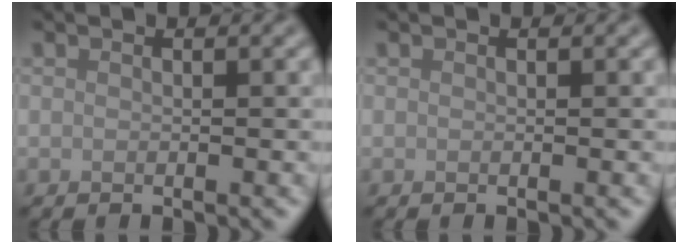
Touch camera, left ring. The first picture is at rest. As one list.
[{"total": 0.0}]